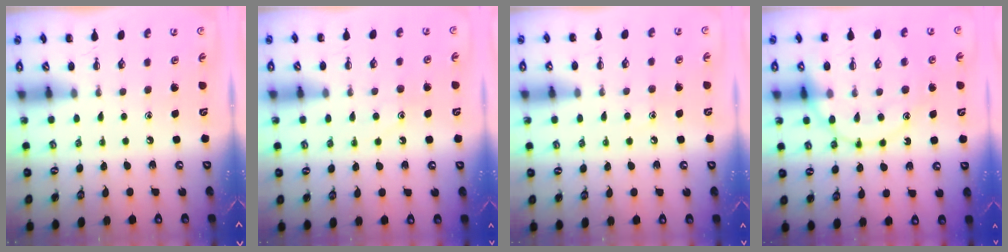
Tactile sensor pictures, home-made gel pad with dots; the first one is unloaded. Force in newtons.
{"total": 8.4, "press": 8.3, "slide": 0.9}
{"total": 6.7, "press": 6.5, "slide": 1.4}
{"total": 17.0, "press": 16.9, "slide": 1.9}